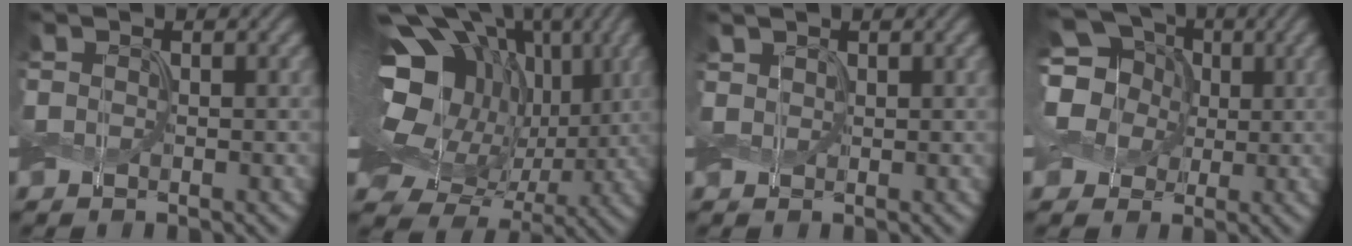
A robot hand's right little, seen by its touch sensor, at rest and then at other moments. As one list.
[{"total": 16.8, "force": [2.8, 12.4, 10.9], "torque": [-0.204, 0.018, 0.054]}, {"total": 0.8, "force": [0.6, 0.6, 0.2], "torque": [-0.006, 0.003, 0.013]}, {"total": 10.7, "force": [2.9, 9.1, 4.9], "torque": [-0.135, 0.042, 0.034]}]